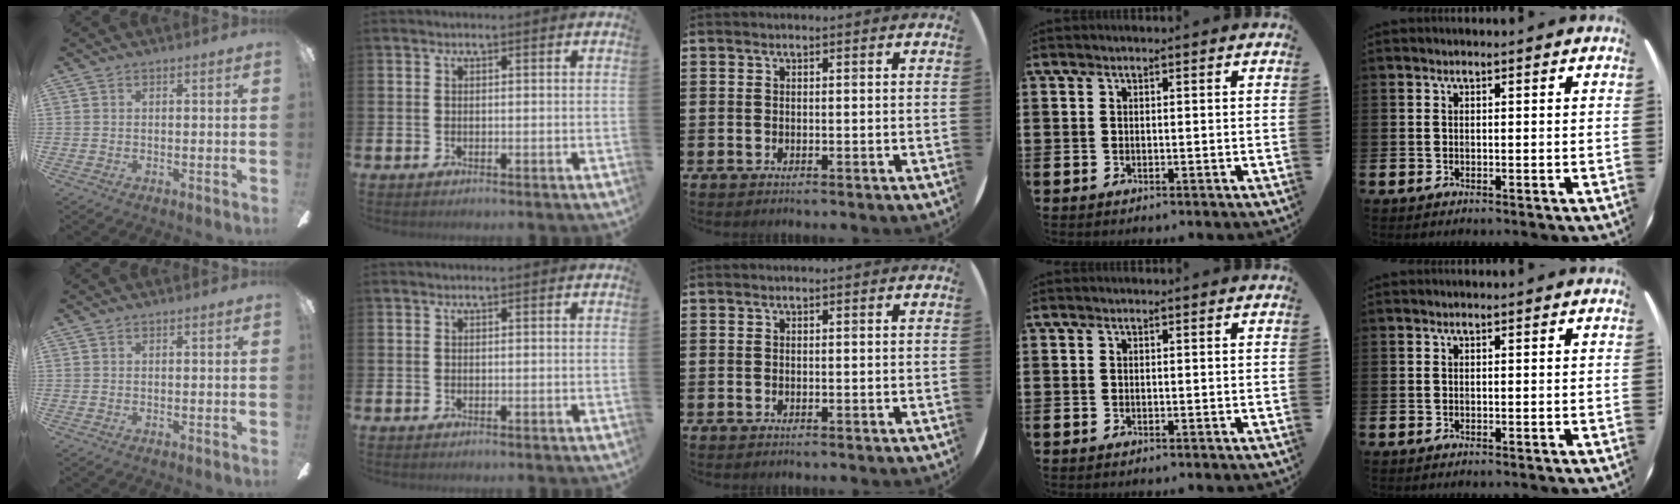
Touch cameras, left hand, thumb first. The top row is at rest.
{}